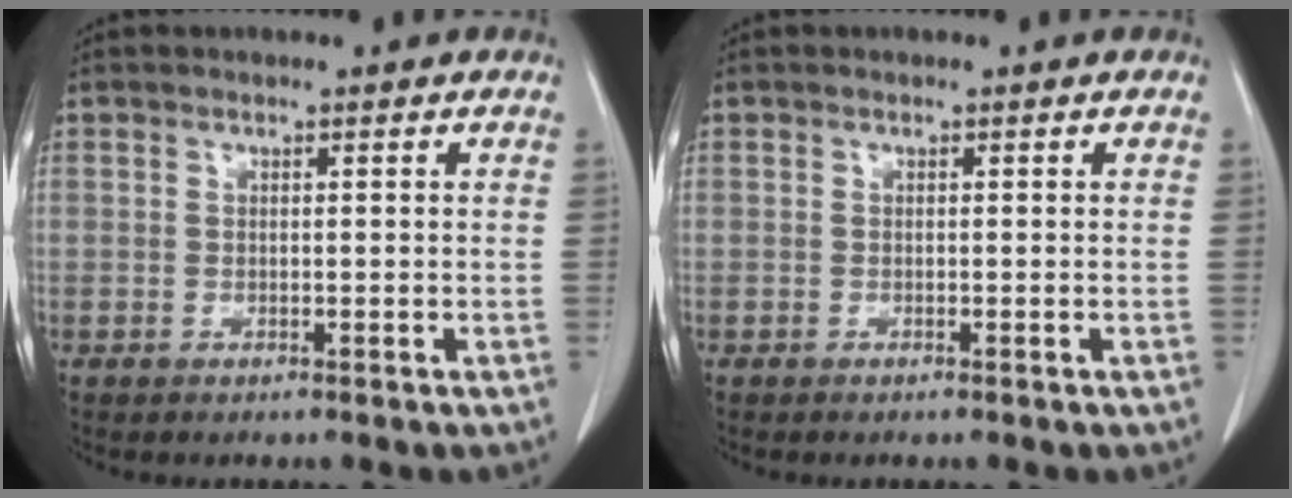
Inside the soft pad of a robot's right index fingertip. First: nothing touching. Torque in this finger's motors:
{"motor_torque": [0.03, -0.04, -0.02, 0.01]}